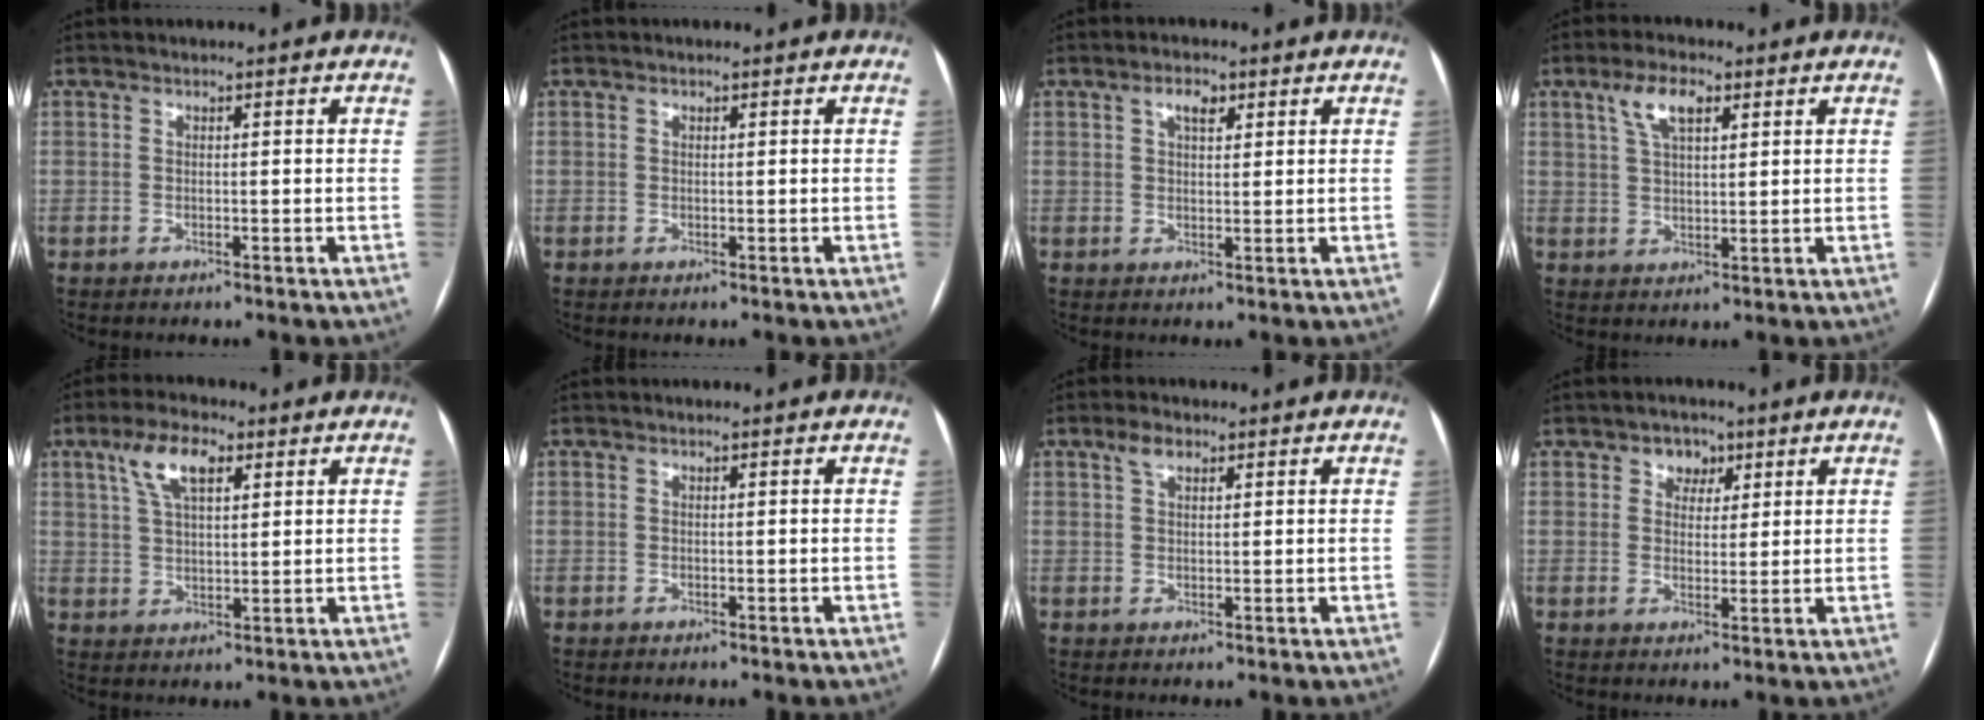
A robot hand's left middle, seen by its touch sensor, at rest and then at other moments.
{"total": 0.0}
{"total": 3.1, "force": [1.6, 1.4, 2.2], "torque": [-0.039, 0.007, 0.026]}
{"total": 5.8, "force": [3.0, 2.1, 4.5], "torque": [-0.093, 0.014, 0.058]}
{"total": 7.3, "force": [3.7, 2.7, 5.7], "torque": [-0.115, 0.017, 0.070]}
{"total": 0.0}
{"total": 2.6, "force": [1.6, 1.2, 1.7], "torque": [-0.037, 0.011, 0.033]}
{"total": 3.6, "force": [1.9, 2.7, 1.2], "torque": [-0.012, 0.006, 0.028]}